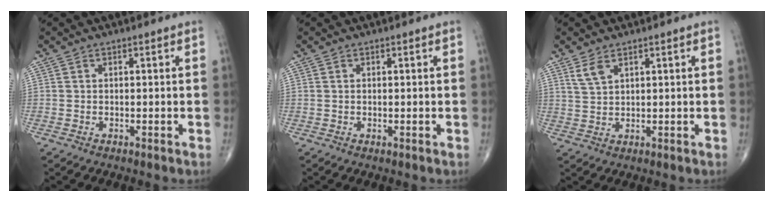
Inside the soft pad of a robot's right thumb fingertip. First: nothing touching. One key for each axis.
{"total": 0.0}
{"total": 3.2, "fx": 2.1, "fy": 1.5, "fz": 1.9, "tx": -0.038, "ty": -0.005, "tz": 0.050}